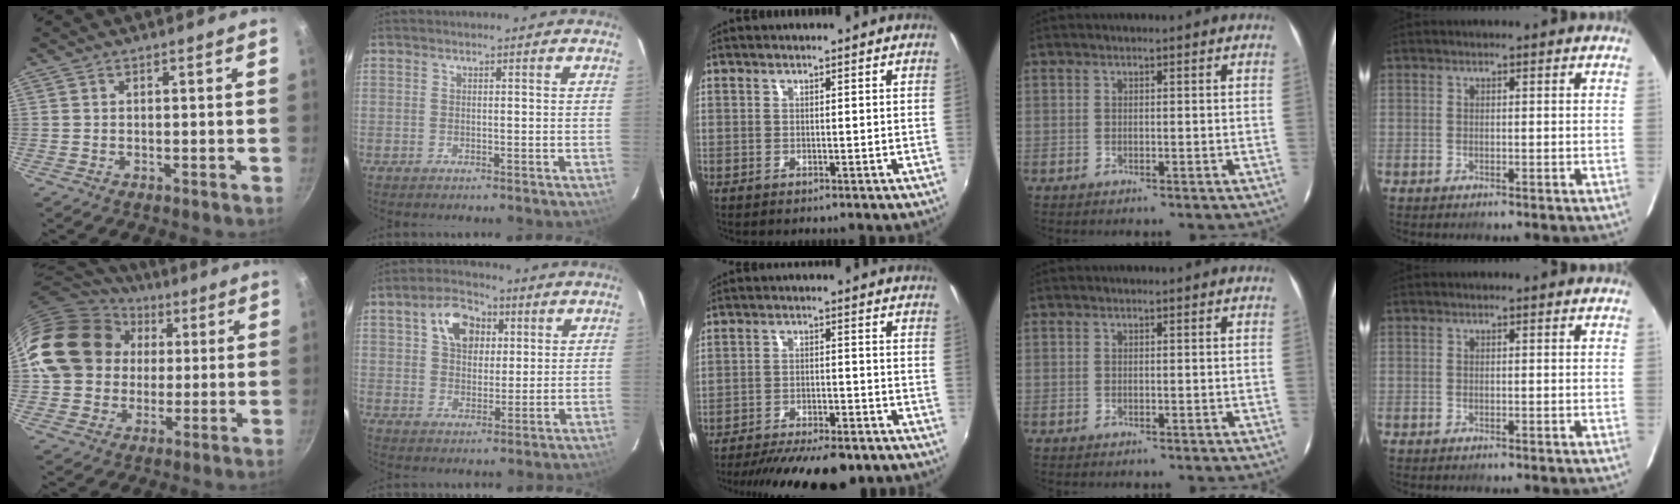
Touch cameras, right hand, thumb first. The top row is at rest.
{"thumb": {"total": 20.1, "force": [3.1, 17.5, 9.4], "torque": [-0.154, 0.036, 0.055]}, "index": {"total": 8.9, "force": [3.3, 6.2, 5.5], "torque": [-0.097, 0.025, 0.058]}, "middle": {"total": 16.5, "force": [-13.2, 4.6, 8.7], "torque": [-0.171, -0.036, -0.192]}}